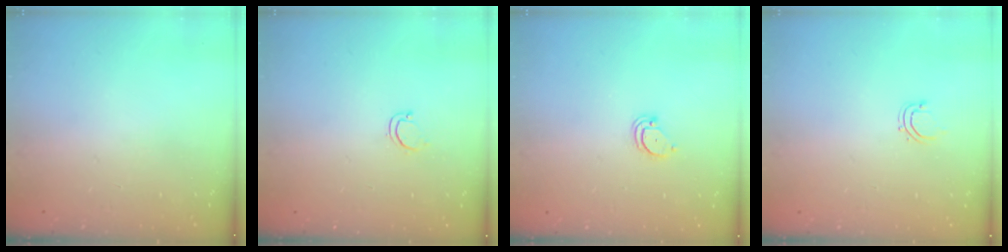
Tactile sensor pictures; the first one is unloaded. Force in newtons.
{"total": 2.8, "press": 2.8, "slide": 0.2}
{"total": 2.7, "press": 2.7, "slide": 0.2}
{"total": 2.8, "press": 2.7, "slide": 0.5}